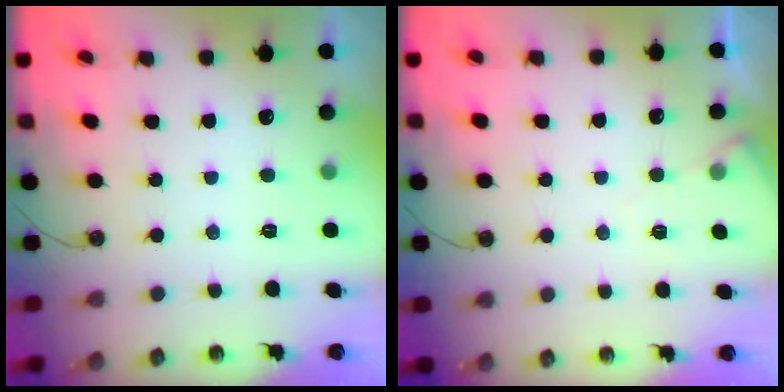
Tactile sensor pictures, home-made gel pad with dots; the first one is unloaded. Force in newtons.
{"total": 4.3, "press": 4.3, "slide": 0.7}